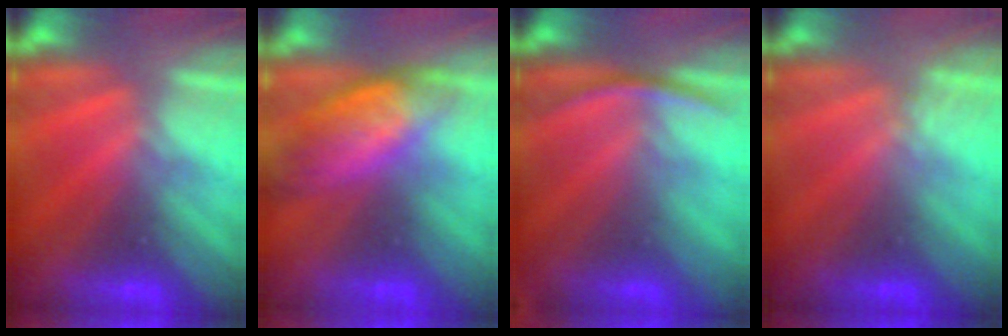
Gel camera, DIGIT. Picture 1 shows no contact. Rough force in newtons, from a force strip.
{"total": 6.8}
{"total": 2.8}
{"total": 1.3}